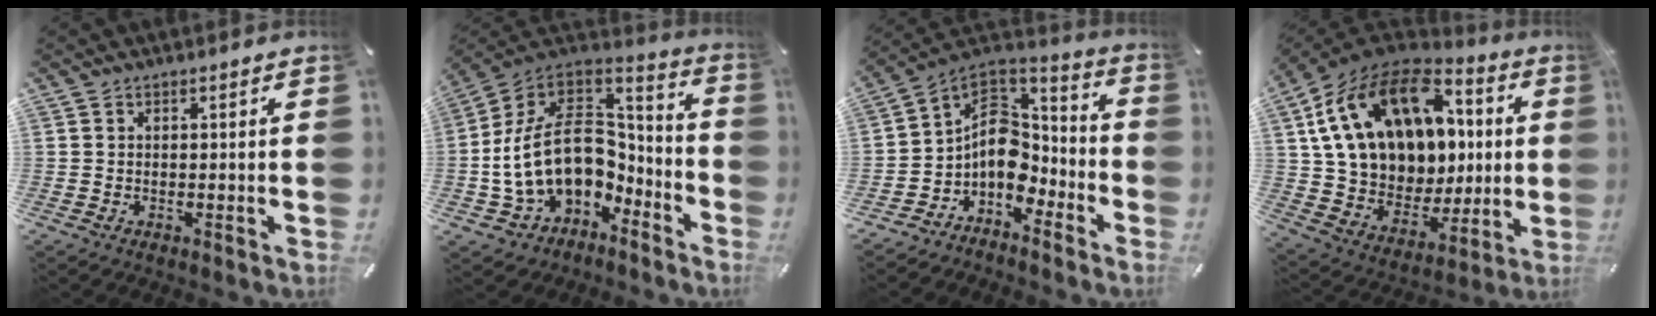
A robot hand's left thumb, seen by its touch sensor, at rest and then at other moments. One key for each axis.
{"total": 18.8, "fx": -2.5, "fy": 14.2, "fz": 12.0, "tx": -0.240, "ty": -0.008, "tz": -0.028}
{"total": 10.8, "fx": -2.9, "fy": 8.8, "fz": 5.5, "tx": -0.103, "ty": -0.002, "tz": -0.052}
{"total": 21.4, "fx": 7.0, "fy": 15.2, "fz": 13.3, "tx": -0.256, "ty": -0.031, "tz": 0.135}